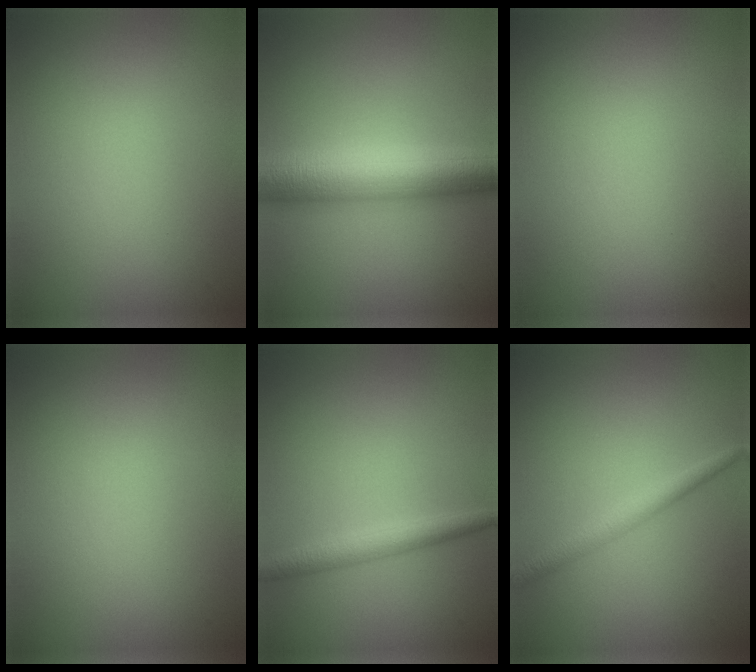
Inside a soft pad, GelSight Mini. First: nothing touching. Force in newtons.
{"total": 8.4, "press": 8.4, "slide": 0.1}
{"total": 0.0}
{"total": 0.0}
{"total": 2.4, "press": 2.4, "slide": 0.1}
{"total": 2.1, "press": 2.1, "slide": 0.0}